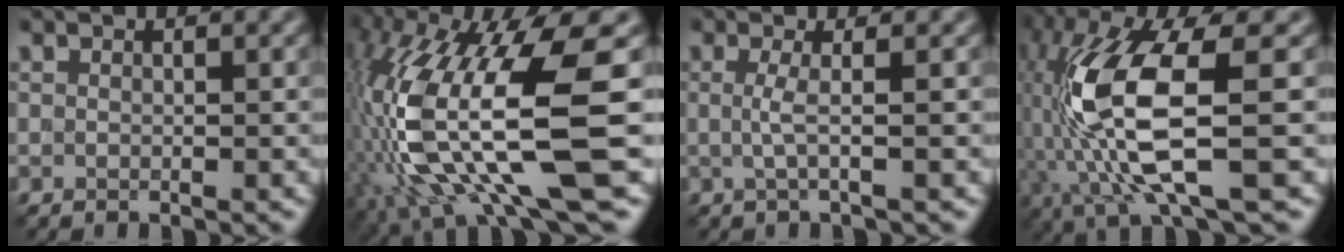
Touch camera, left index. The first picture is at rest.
{"total": 13.9, "force": [-1.1, 3.4, 13.4], "torque": [-0.271, -0.008, -0.011]}
{"total": 1.8, "force": [-0.1, 0.4, 1.8], "torque": [-0.037, -0.004, -0.005]}
{"total": 12.1, "force": [-1.5, 3.7, 11.4], "torque": [-0.248, -0.005, -0.029]}